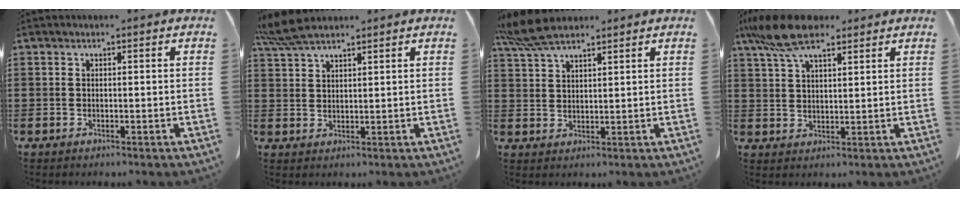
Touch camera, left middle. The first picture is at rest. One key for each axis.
{"total": 5.3, "fx": 4.3, "fy": 0.9, "fz": 2.9, "tx": -0.068, "ty": -0.003, "tz": 0.081}
{"total": 6.5, "fx": 5.1, "fy": 1.6, "fz": 3.6, "tx": -0.091, "ty": -0.005, "tz": 0.095}
{"total": 9.0, "fx": 6.3, "fy": 2.8, "fz": 5.8, "tx": -0.134, "ty": -0.004, "tz": 0.116}